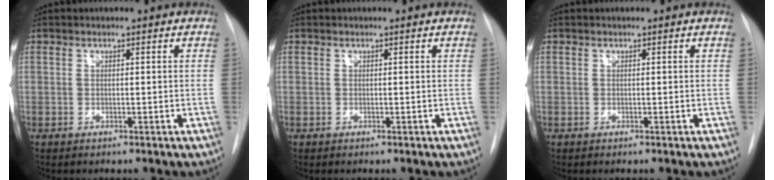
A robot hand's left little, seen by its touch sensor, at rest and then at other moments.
{"total": 0.0}
{"total": 0.0}